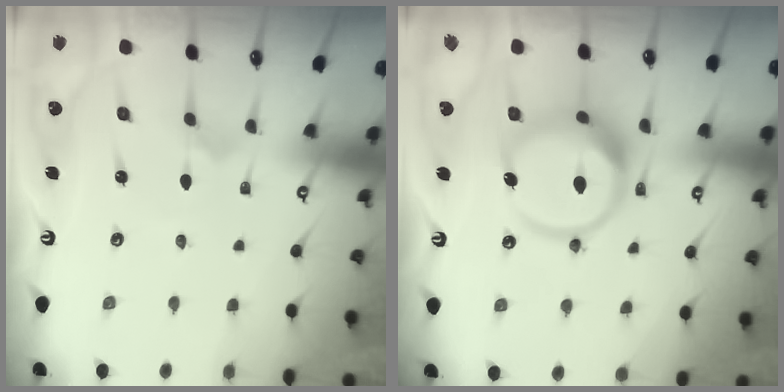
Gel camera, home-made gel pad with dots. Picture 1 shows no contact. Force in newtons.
{"total": 14.0, "press": 13.9, "slide": 1.8}